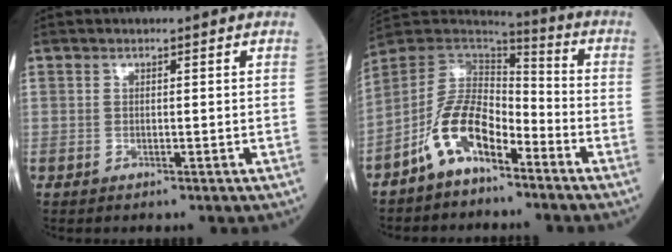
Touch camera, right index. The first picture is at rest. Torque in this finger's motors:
{"motor_torque": [0.55, -0.18, 0.37, 0.10]}